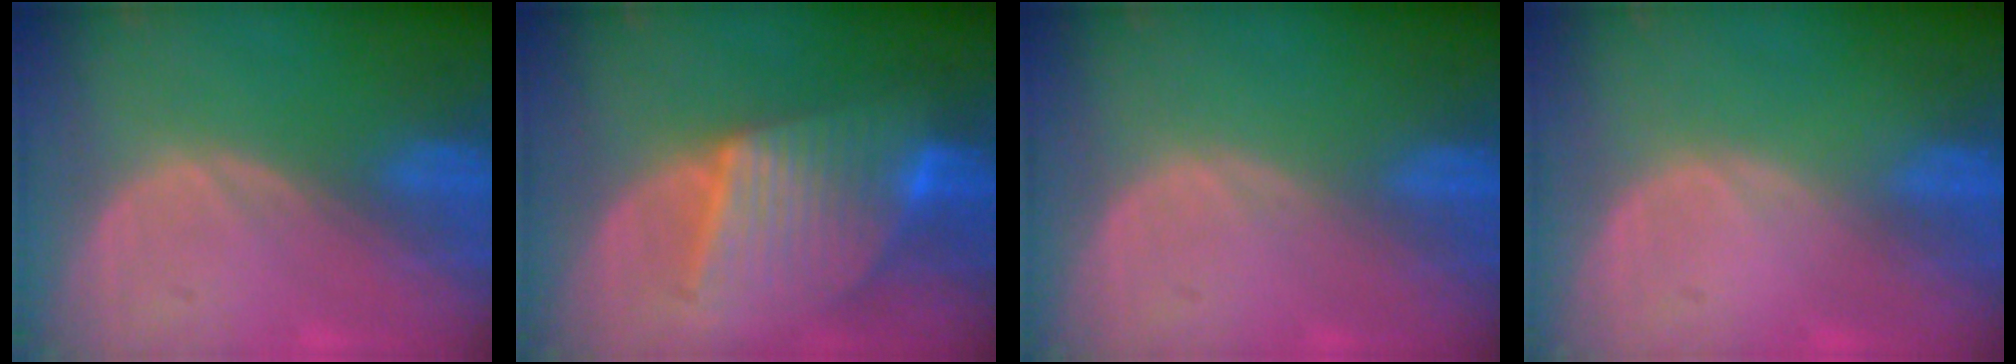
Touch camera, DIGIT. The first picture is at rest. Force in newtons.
{"total": 9.3, "press": 9.3, "slide": 0.6}
{"total": 0.0}
{"total": 0.0}